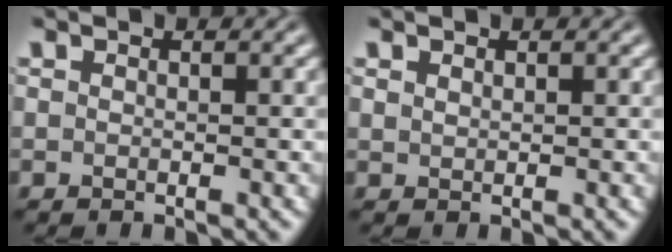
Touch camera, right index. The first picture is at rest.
{"total": 0.9, "force": [0.6, -0.7, -0.1], "torque": [0.010, -0.002, 0.020]}